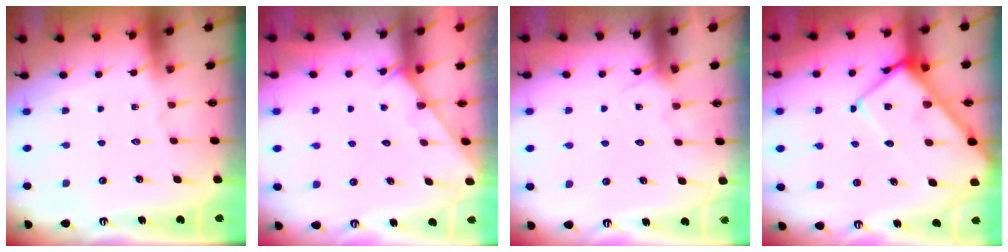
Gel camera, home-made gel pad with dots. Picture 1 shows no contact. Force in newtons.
{"total": 2.2, "press": 2.2, "slide": 0.2}
{"total": 6.8, "press": 6.8, "slide": 0.5}
{"total": 12.9, "press": 12.9, "slide": 1.2}